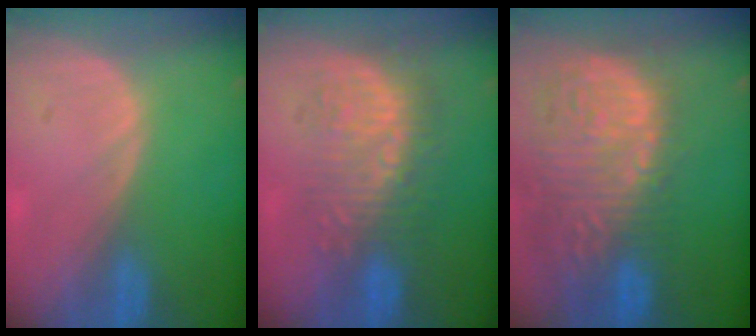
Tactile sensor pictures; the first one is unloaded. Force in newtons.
{"total": 8.9, "press": 8.7, "slide": 2.0}
{"total": 15.3, "press": 12.6, "slide": 8.6}